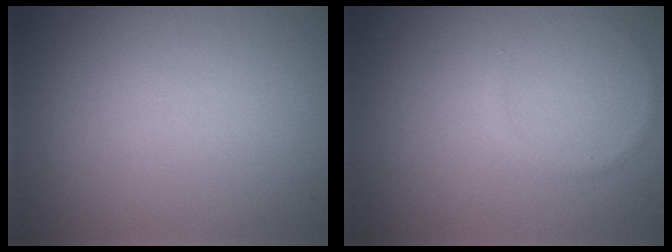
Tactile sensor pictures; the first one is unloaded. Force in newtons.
{"total": 0.6, "press": 0.6, "slide": 0.1}